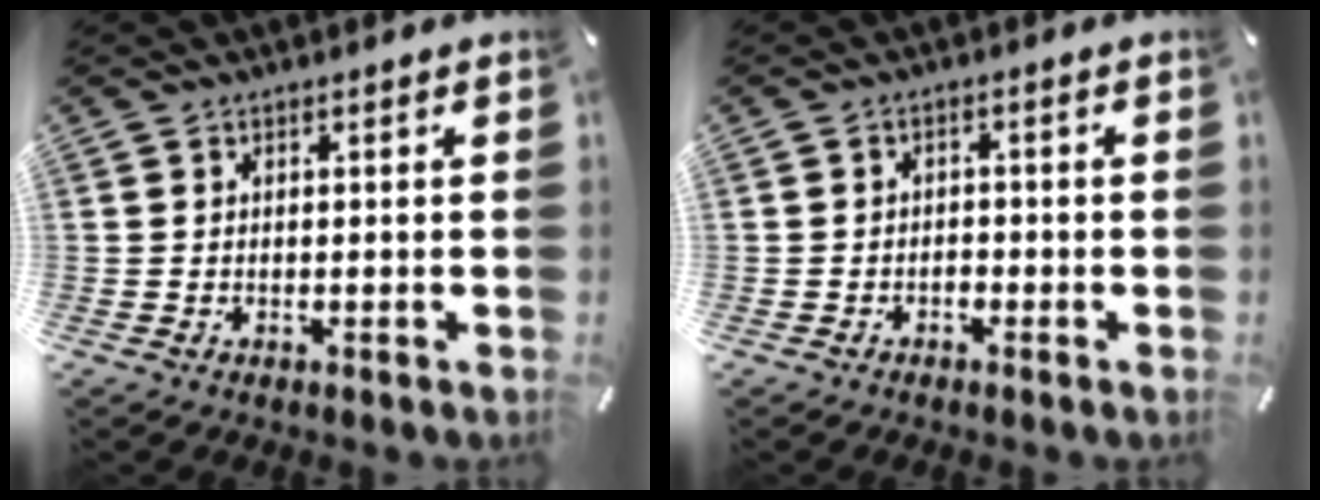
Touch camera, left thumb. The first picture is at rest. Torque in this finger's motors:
{"motor_torque": [-0.04, 0.50, -0.07, 0.02, -0.01]}